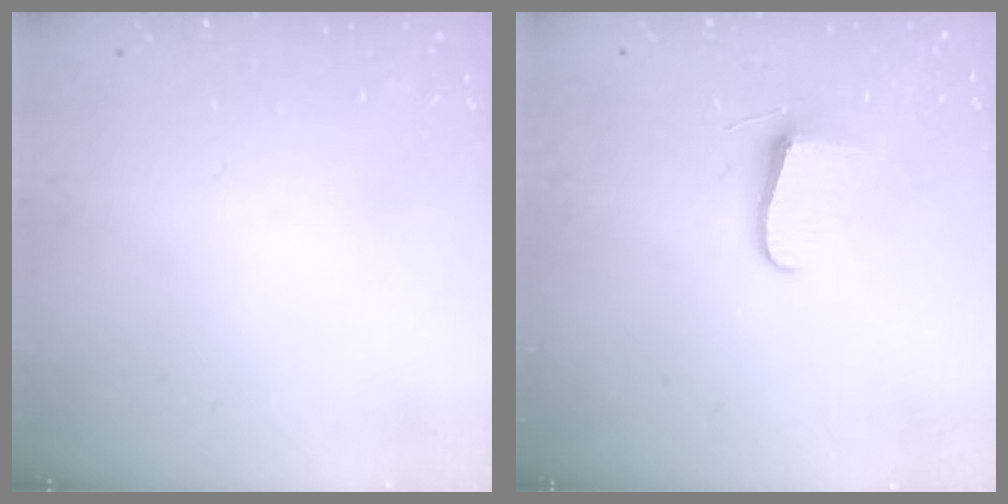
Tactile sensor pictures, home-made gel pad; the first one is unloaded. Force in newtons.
{"total": 6.2, "press": 6.2, "slide": 0.7}